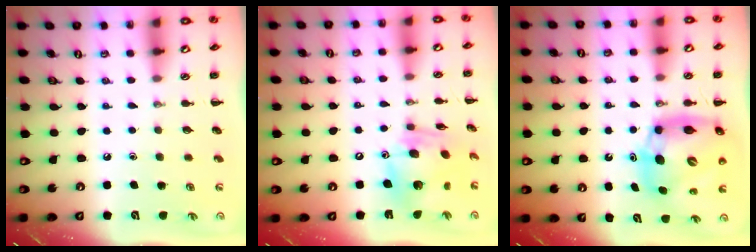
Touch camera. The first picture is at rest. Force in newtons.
{"total": 13.6, "press": 13.4, "slide": 2.5}
{"total": 12.3, "press": 11.8, "slide": 3.5}